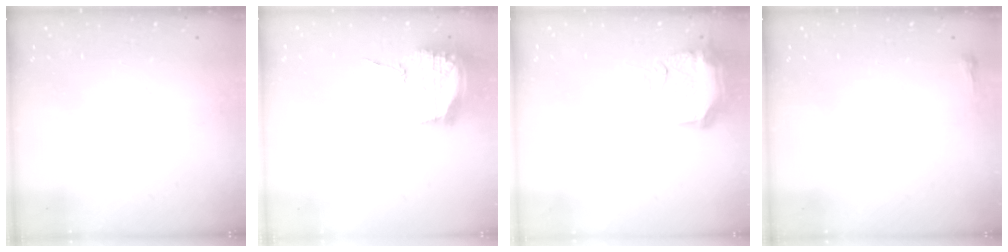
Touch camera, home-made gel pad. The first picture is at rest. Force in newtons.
{"total": 16.1, "press": 16.1, "slide": 0.2}
{"total": 11.0, "press": 10.9, "slide": 1.1}
{"total": 2.4, "press": 2.4, "slide": 0.6}